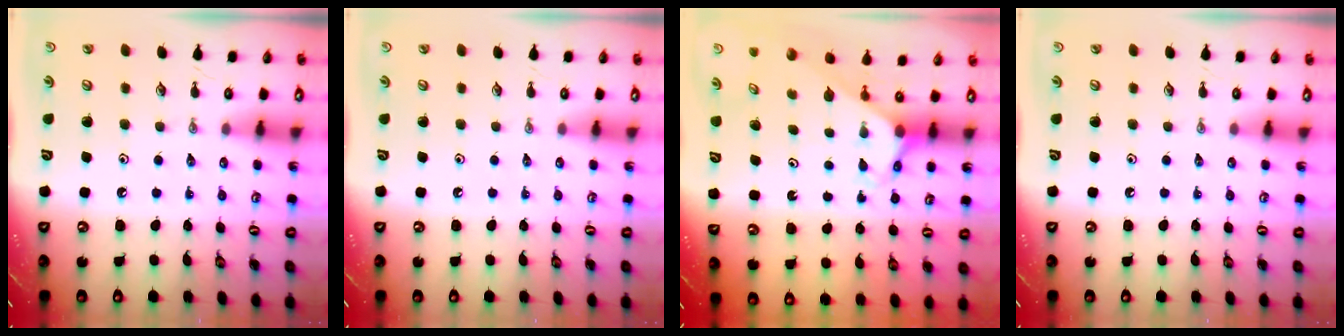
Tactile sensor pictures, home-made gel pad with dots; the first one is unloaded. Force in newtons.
{"total": 0.0}
{"total": 2.8, "press": 2.8, "slide": 0.2}
{"total": 0.0}